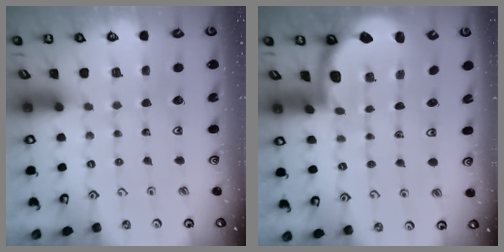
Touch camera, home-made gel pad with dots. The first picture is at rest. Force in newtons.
{"total": 1.9, "press": 1.9, "slide": 0.3}